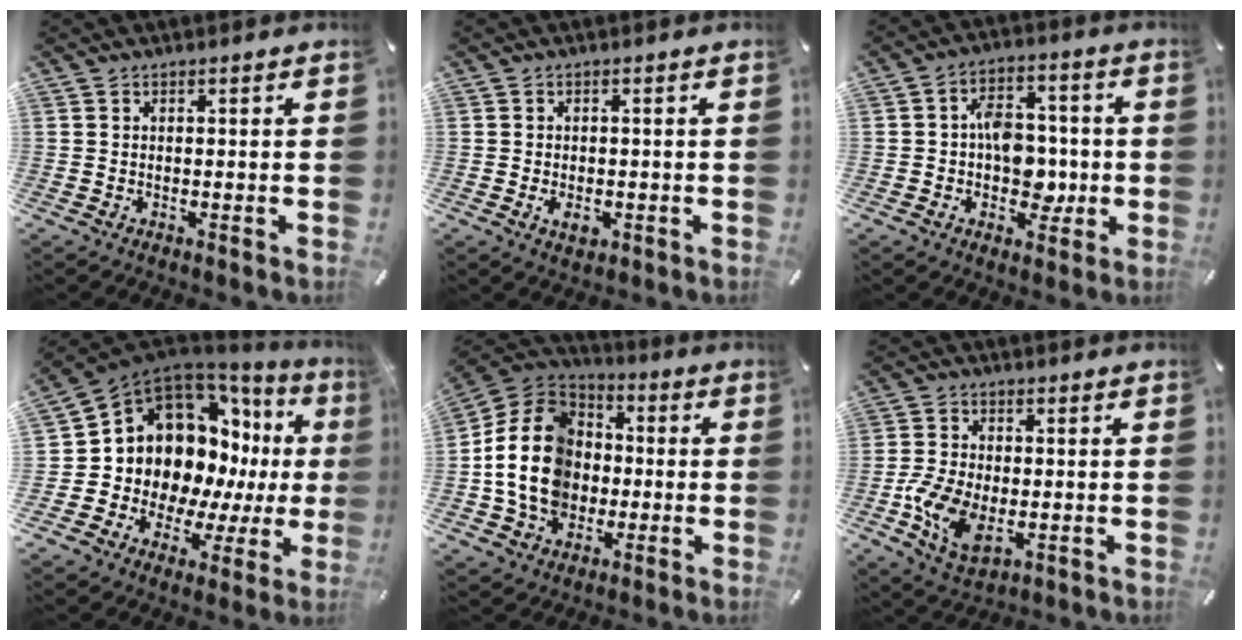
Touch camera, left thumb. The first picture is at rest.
{"total": 2.8, "force": [-0.8, 1.8, 2.0], "torque": [-0.042, -0.007, -0.019]}
{"total": 10.0, "force": [-1.1, 7.8, 6.3], "torque": [-0.086, 0.018, -0.013]}
{"total": 14.5, "force": [4.3, 11.6, 7.6], "torque": [-0.126, -0.071, 0.090]}
{"total": 17.1, "force": [-2.8, 14.5, 8.7], "torque": [-0.203, 0.026, -0.050]}
{"total": 9.2, "force": [-2.4, 5.6, 6.8], "torque": [-0.156, 0.001, -0.042]}